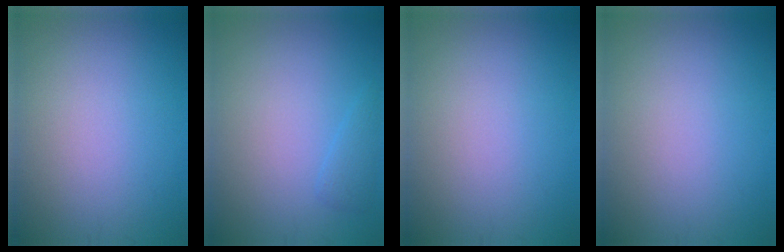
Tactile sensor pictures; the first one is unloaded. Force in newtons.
{"total": 1.1, "press": 1.1, "slide": 0.1}
{"total": 0.0}
{"total": 0.0}